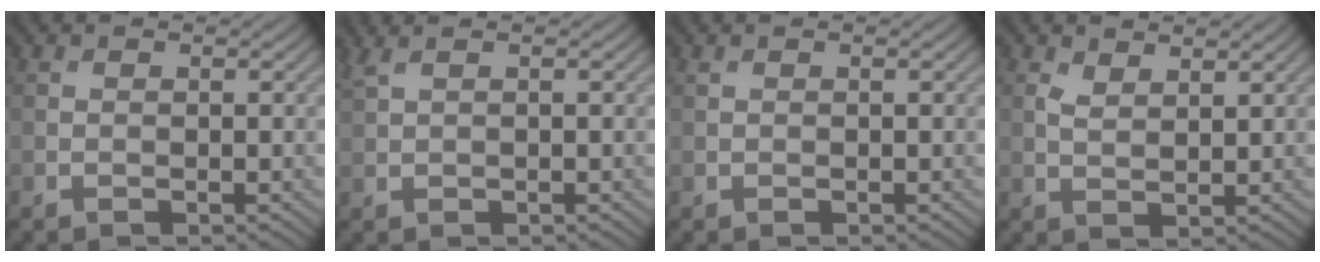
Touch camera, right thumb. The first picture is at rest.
{"total": 1.9, "force": [1.3, 0.4, 1.3], "torque": [-0.035, 0.008, 0.029]}
{"total": 0.0}
{"total": 2.4, "force": [1.5, 0.9, 1.5], "torque": [-0.038, -0.002, 0.033]}